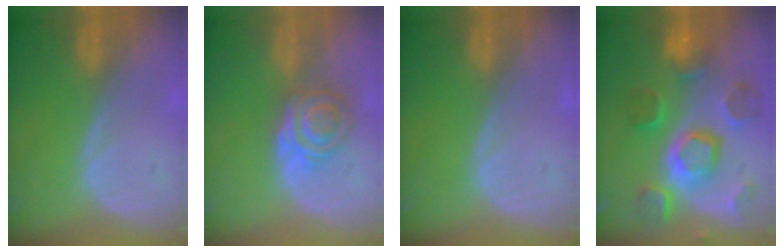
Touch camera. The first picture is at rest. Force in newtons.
{"total": 5.6, "press": 5.3, "slide": 1.8}
{"total": 0.0}
{"total": 11.2, "press": 9.9, "slide": 5.3}